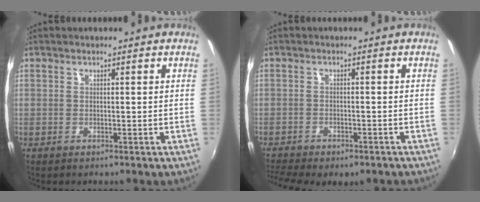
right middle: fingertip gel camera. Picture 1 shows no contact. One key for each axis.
{"total": 9.3, "fx": -7.3, "fy": 3.4, "fz": 4.8, "tx": -0.120, "ty": -0.039, "tz": -0.116}